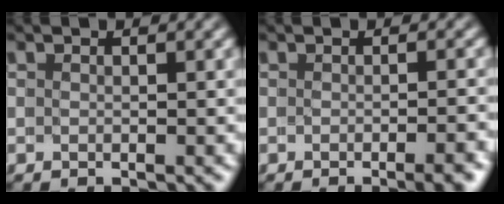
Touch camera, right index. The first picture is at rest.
{"total": 2.2, "force": [-1.5, -0.8, 1.4], "torque": [-0.001, 0.006, -0.025]}